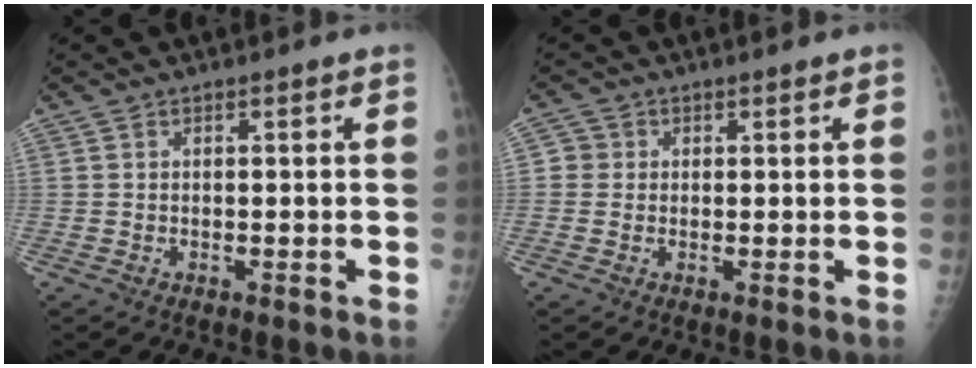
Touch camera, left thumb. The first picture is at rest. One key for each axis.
{"total": 2.3, "fx": 0.4, "fy": 2.3, "fz": 0.5, "tx": 0.009, "ty": 0.003, "tz": 0.001}